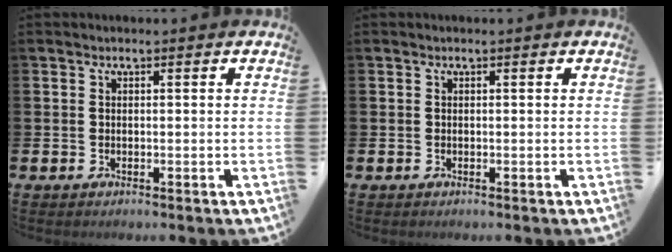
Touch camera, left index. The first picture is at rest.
{"total": 0.0}